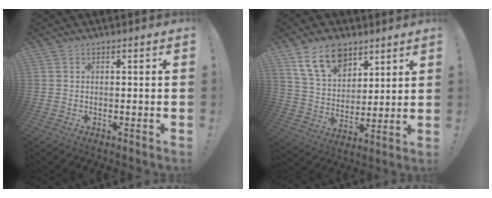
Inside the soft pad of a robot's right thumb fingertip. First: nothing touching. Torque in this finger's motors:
{"motor_torque": [1.32, 1.33, 0.11, 0.10, 0.04]}